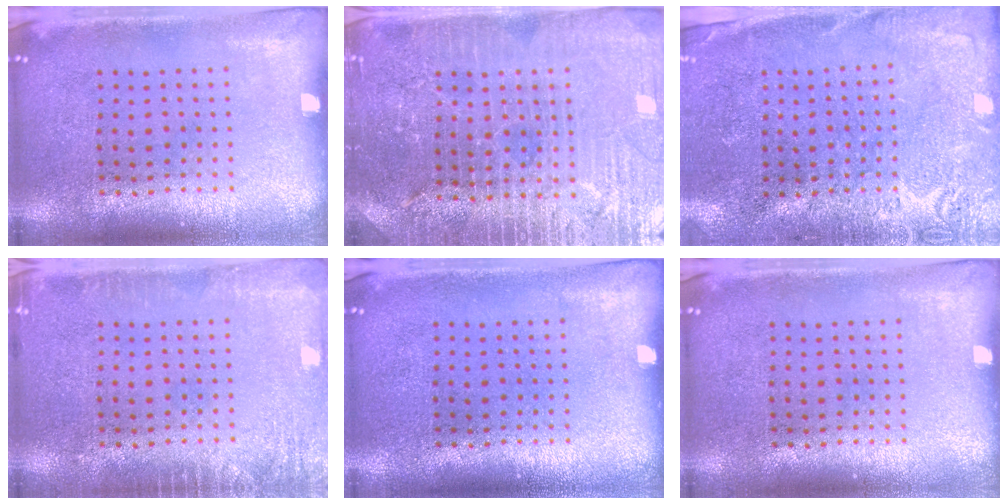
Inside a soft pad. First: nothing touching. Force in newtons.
{"total": 4.3, "press": 4.1, "slide": 1.4}
{"total": 2.7, "press": 2.6, "slide": 0.6}
{"total": 2.1, "press": 2.1, "slide": 0.4}
{"total": 0.0}
{"total": 0.0}